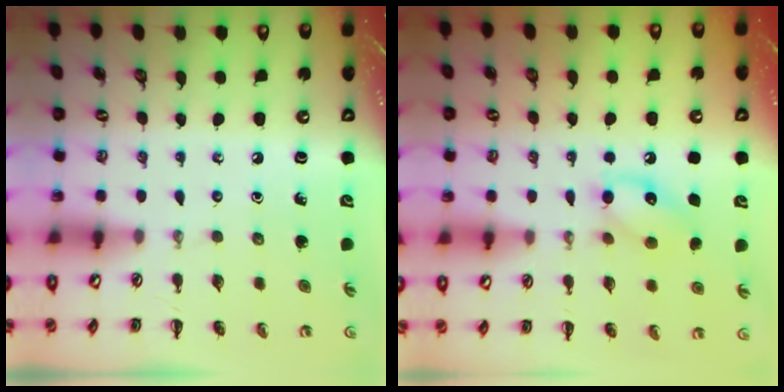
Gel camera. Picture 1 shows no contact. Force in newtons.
{"total": 11.3, "press": 11.2, "slide": 1.0}